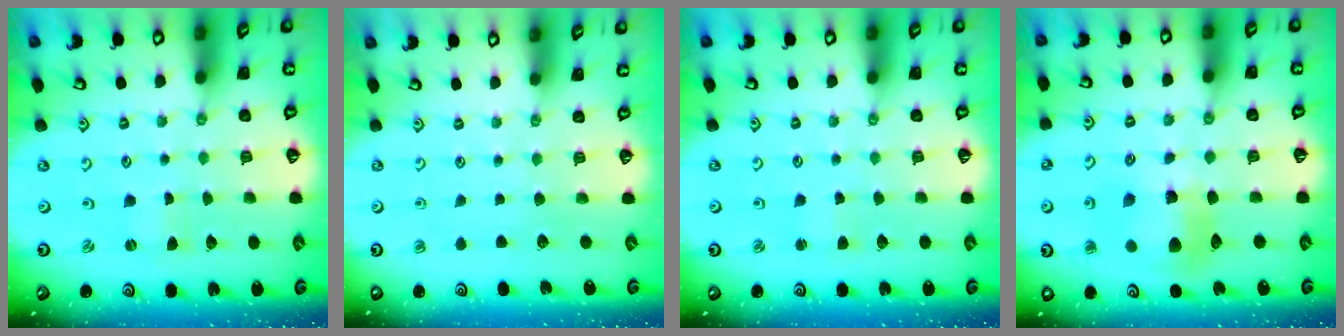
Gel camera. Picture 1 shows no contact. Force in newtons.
{"total": 0.0}
{"total": 1.7, "press": 1.6, "slide": 0.2}
{"total": 10.6, "press": 10.6, "slide": 1.2}